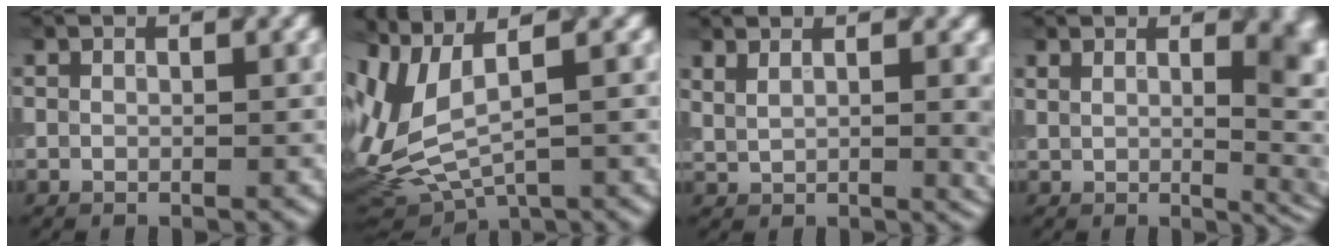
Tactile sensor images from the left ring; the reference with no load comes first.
{"total": 6.5, "force": [1.3, 2.5, 5.9], "torque": [-0.147, 0.000, 0.024]}
{"total": 5.0, "force": [2.0, 2.4, 3.9], "torque": [-0.028, 0.019, 0.022]}
{"total": 8.9, "force": [1.8, 4.4, 7.6], "torque": [-0.036, 0.002, 0.028]}